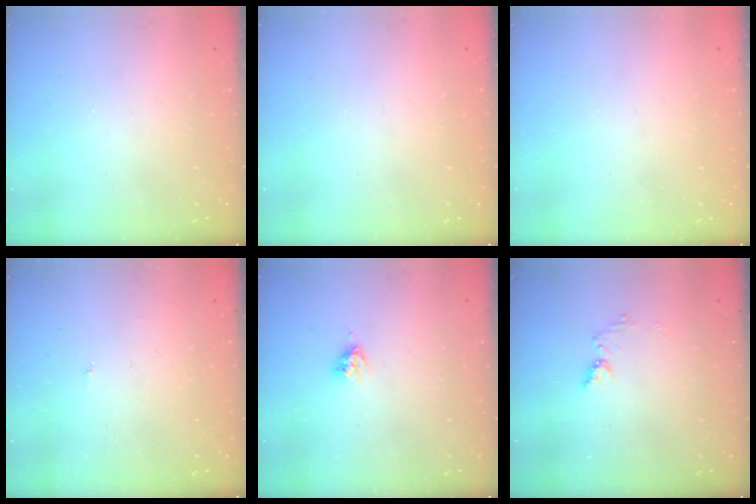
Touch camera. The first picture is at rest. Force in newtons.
{"total": 0.0}
{"total": 0.0}
{"total": 3.8, "press": 3.8, "slide": 0.5}
{"total": 3.7, "press": 3.7, "slide": 0.5}
{"total": 5.7, "press": 5.6, "slide": 0.6}